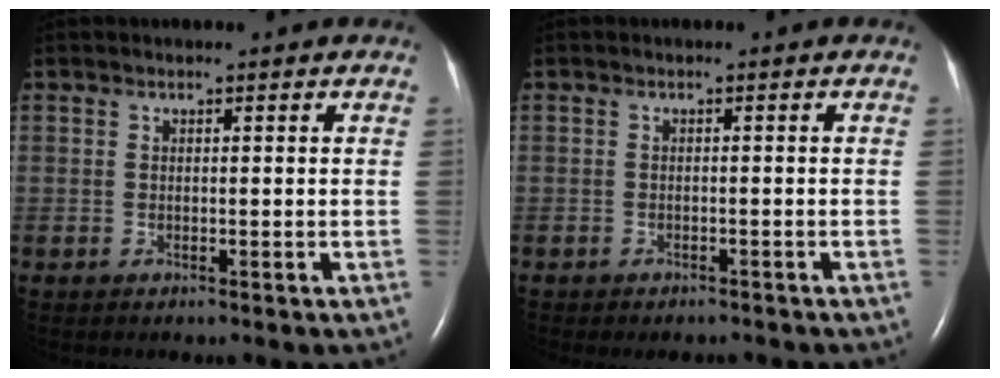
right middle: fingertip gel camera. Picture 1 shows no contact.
{"total": 3.2, "force": [-2.9, 1.1, 1.0], "torque": [-0.011, -0.003, -0.033]}